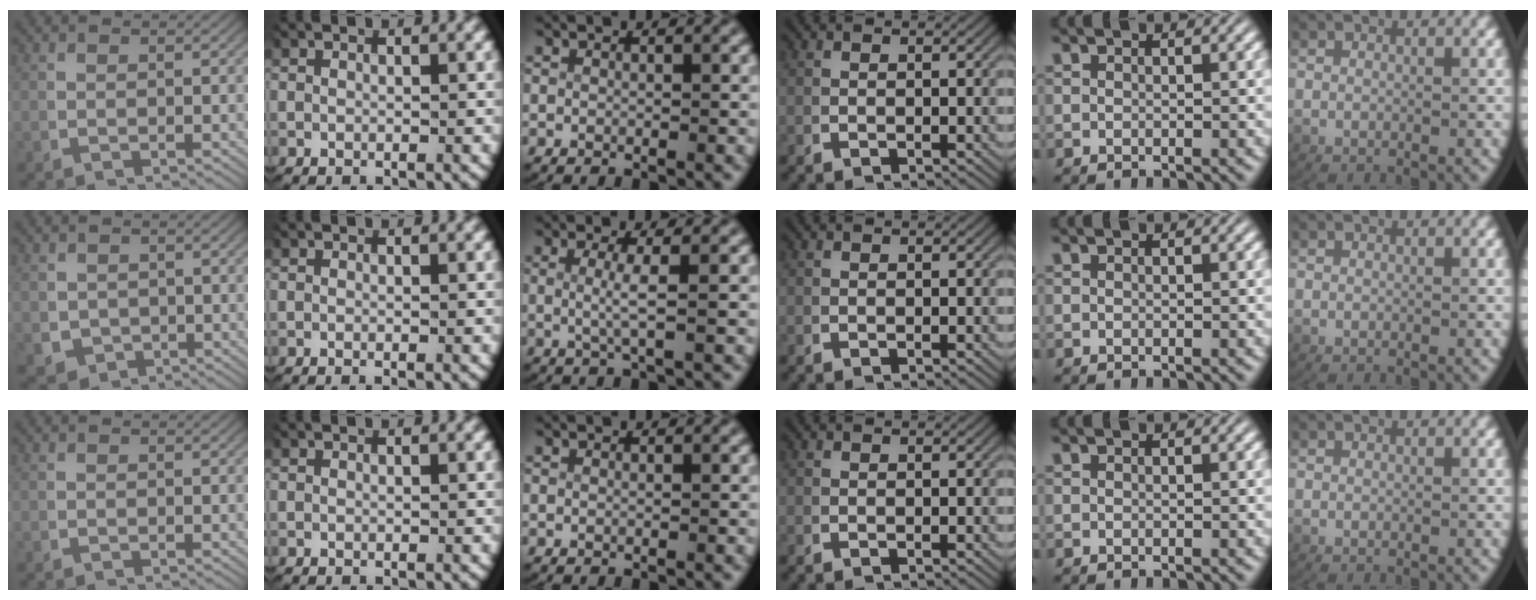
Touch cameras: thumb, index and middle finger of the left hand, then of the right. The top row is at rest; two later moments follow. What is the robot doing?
{"motion": "lift_and_place", "object": "paper towel"}